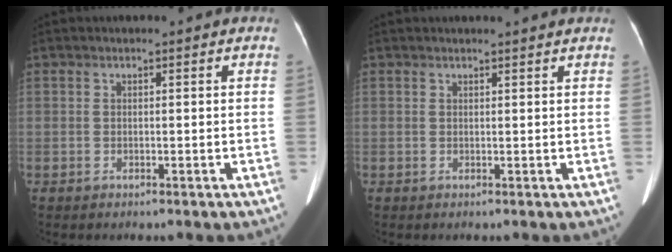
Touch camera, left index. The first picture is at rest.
{"total": 2.6, "force": [2.5, -0.3, 0.7], "torque": [-0.014, 0.010, 0.027]}